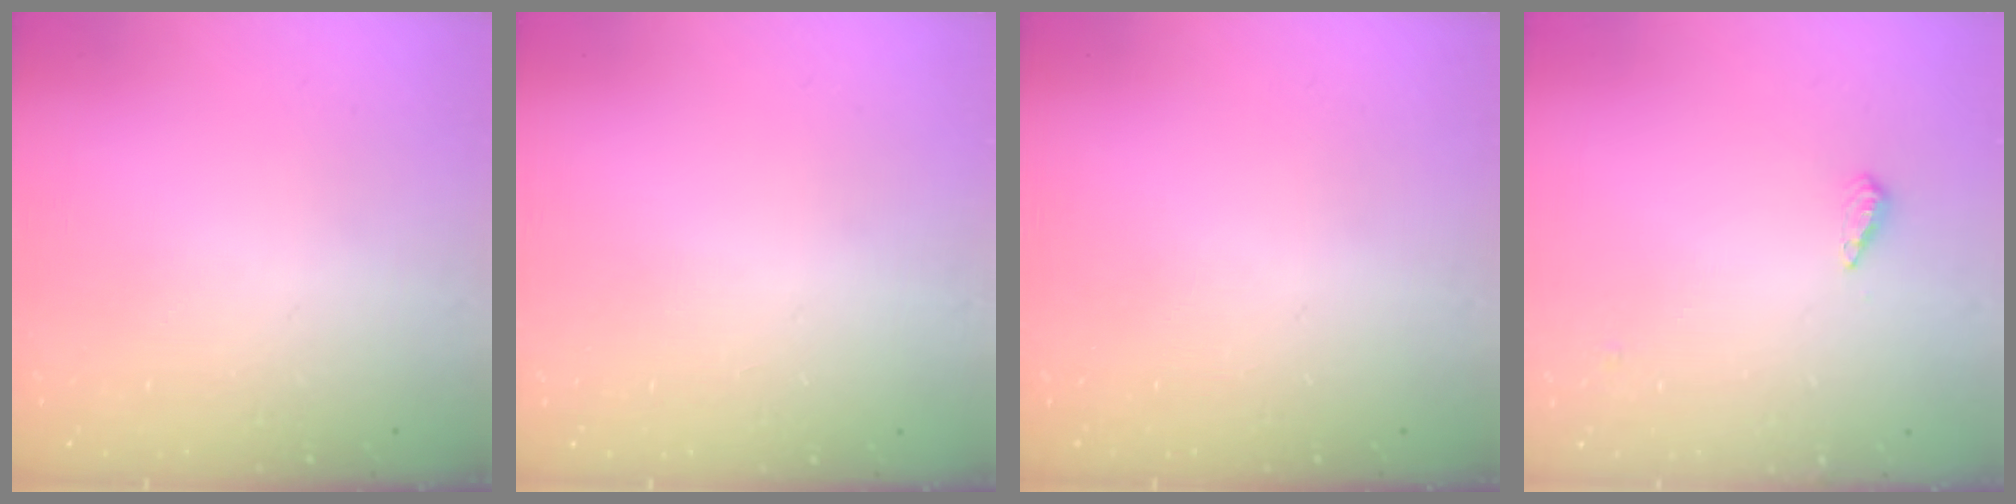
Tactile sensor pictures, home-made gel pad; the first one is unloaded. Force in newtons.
{"total": 1.0, "press": 0.8, "slide": 0.6}
{"total": 0.0}
{"total": 3.5, "press": 3.5, "slide": 0.4}